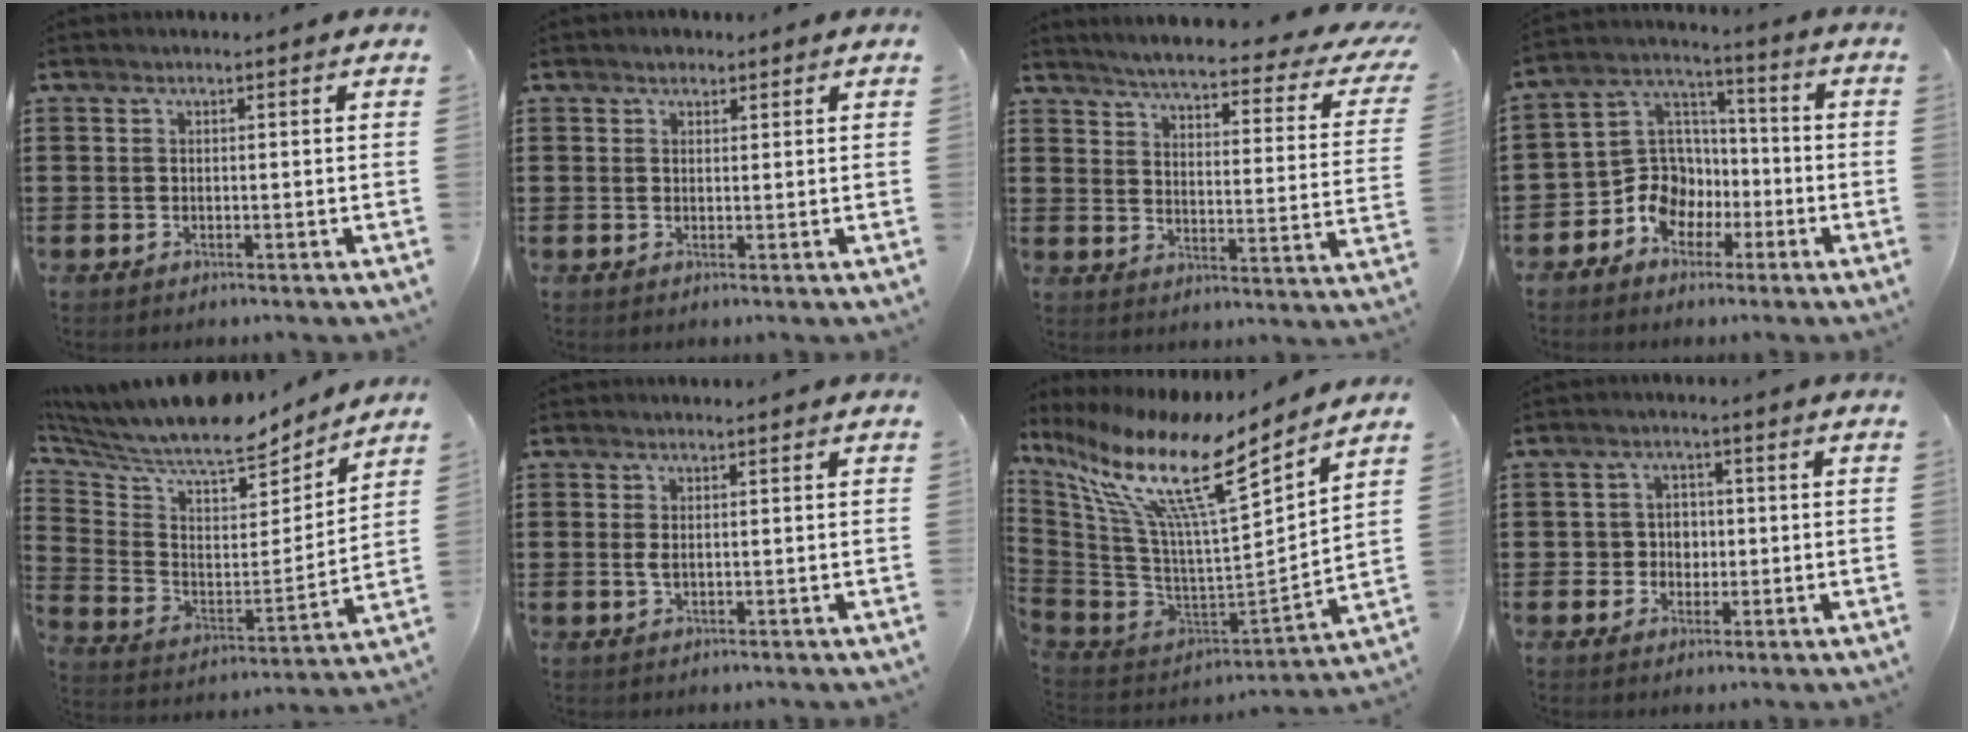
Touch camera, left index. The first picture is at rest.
{"total": 1.4, "force": [1.2, 0.6, 0.2], "torque": [0.002, 0.000, 0.022]}
{"total": 4.5, "force": [3.9, 0.0, 2.3], "torque": [-0.065, -0.029, 0.058]}
{"total": 9.1, "force": [-3.8, 7.8, 2.7], "torque": [-0.096, 0.010, -0.074]}
{"total": 9.8, "force": [8.8, 2.3, 3.7], "torque": [-0.108, -0.067, 0.149]}
{"total": 1.5, "force": [0.3, 0.5, 1.3], "torque": [-0.034, -0.001, 0.003]}
{"total": 14.7, "force": [8.8, 2.6, 11.5], "torque": [-0.256, -0.065, 0.133]}
{"total": 3.1, "force": [-0.1, 2.9, 1.0], "torque": [-0.032, 0.008, -0.008]}